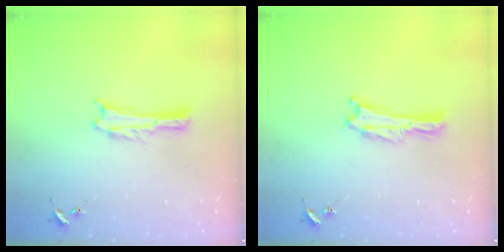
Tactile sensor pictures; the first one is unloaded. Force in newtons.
{"total": 0.0}